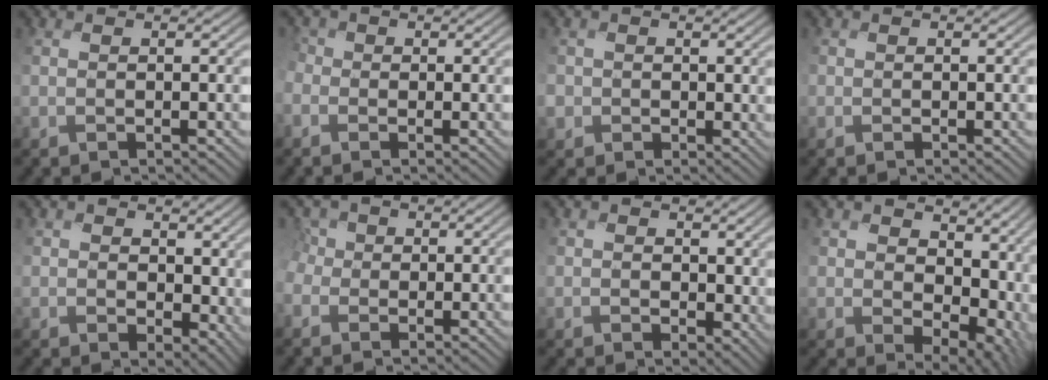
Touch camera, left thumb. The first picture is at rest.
{"total": 3.8, "force": [-1.4, 3.4, 0.9], "torque": [-0.043, 0.004, -0.054]}
{"total": 2.0, "force": [-0.1, 1.9, -0.3], "torque": [-0.005, 0.001, -0.018]}
{"total": 0.5, "force": [0.1, 0.2, -0.4], "torque": [0.014, 0.002, -0.001]}
{"total": 5.8, "force": [2.1, 4.1, 3.6], "torque": [-0.099, -0.016, 0.039]}
{"total": 4.4, "force": [-0.3, 4.1, 1.4], "torque": [-0.060, 0.016, -0.033]}
{"total": 3.6, "force": [1.7, 2.5, 1.9], "torque": [-0.062, -0.010, 0.028]}
{"total": 11.5, "force": [1.4, 7.4, 8.7], "torque": [-0.156, -0.035, 0.046]}